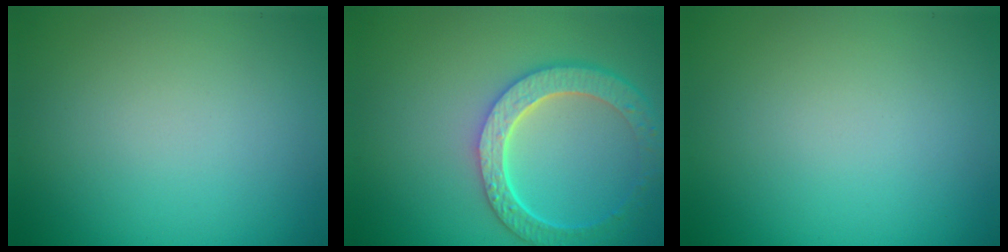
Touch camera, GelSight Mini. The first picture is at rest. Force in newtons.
{"total": 5.9, "press": 4.5, "slide": 3.8}
{"total": 0.0}